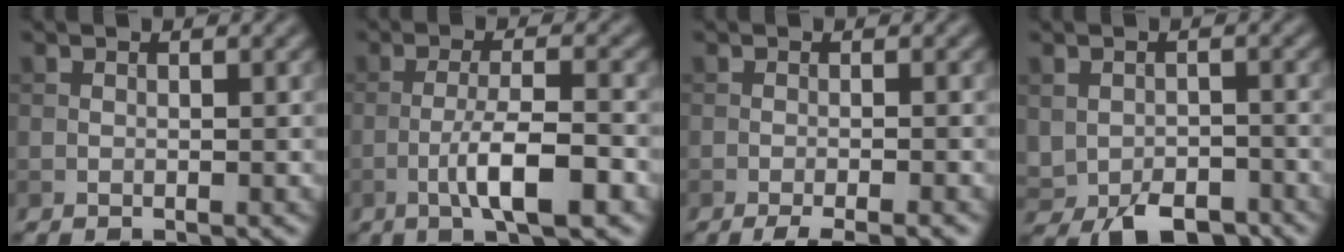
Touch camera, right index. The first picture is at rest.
{"total": 5.4, "force": [-2.2, 1.1, 4.9], "torque": [-0.086, 0.003, -0.039]}
{"total": 3.4, "force": [-2.2, 0.6, 2.5], "torque": [-0.035, 0.000, -0.036]}
{"total": 4.4, "force": [-2.3, 2.8, 2.5], "torque": [-0.044, -0.017, -0.031]}